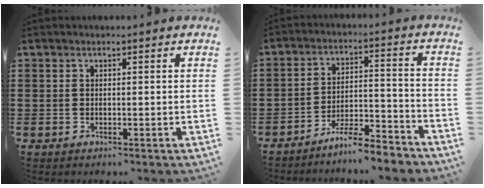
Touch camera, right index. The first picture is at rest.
{"total": 6.4, "force": [-6.1, 0.3, 2.0], "torque": [-0.038, 0.007, -0.117]}